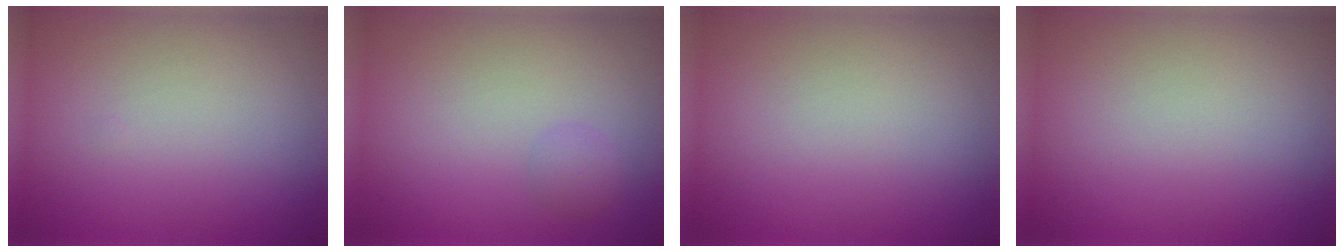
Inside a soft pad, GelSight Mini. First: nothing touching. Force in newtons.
{"total": 0.8, "press": 0.8, "slide": 0.0}
{"total": 0.0}
{"total": 0.0}